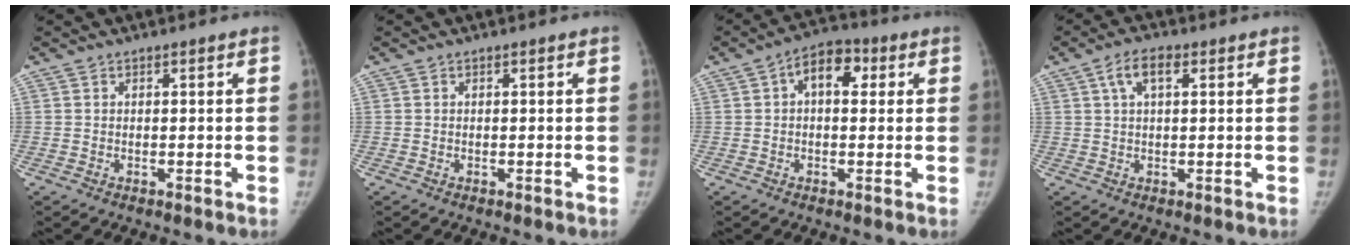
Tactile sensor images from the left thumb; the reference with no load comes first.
{"total": 0.0}
{"total": 7.0, "force": [1.5, 4.4, 5.3], "torque": [-0.054, 0.020, 0.011]}
{"total": 4.5, "force": [1.7, 2.1, 3.6], "torque": [-0.068, 0.016, 0.030]}